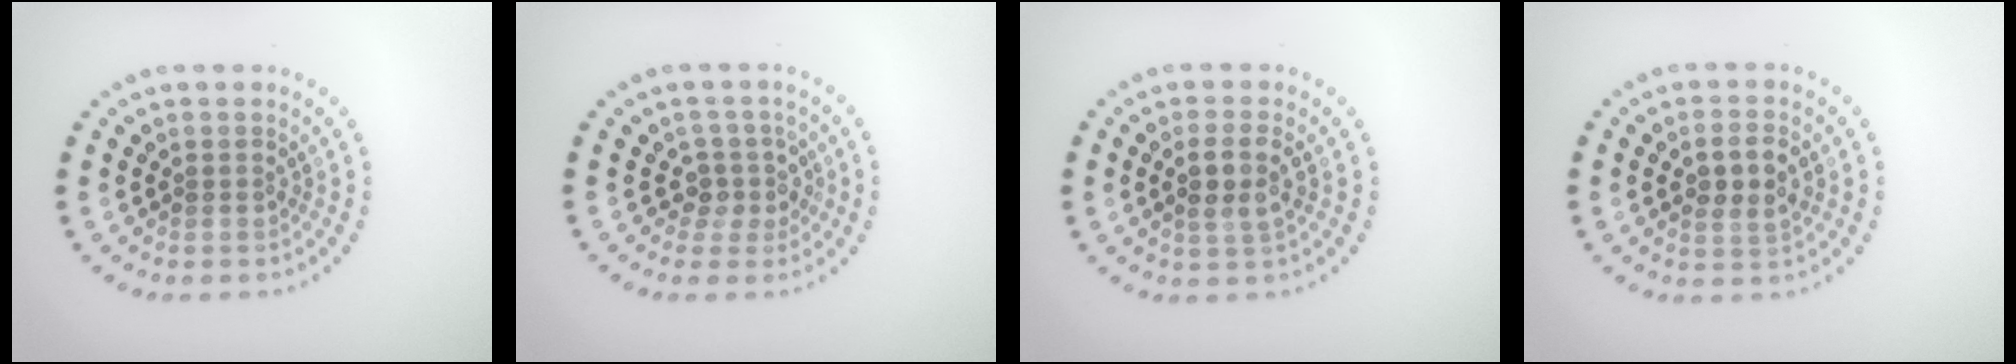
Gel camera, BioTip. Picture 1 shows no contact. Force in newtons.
{"total": 2.2, "press": 1.9, "slide": 1.2}
{"total": 2.6, "press": 2.4, "slide": 1.0}
{"total": 3.1, "press": 3.1, "slide": 0.4}